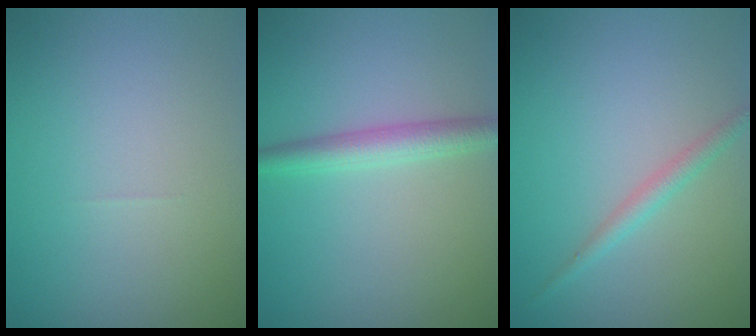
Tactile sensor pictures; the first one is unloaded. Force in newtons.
{"total": 2.7, "press": 2.7, "slide": 0.1}
{"total": 1.5, "press": 1.5, "slide": 0.1}